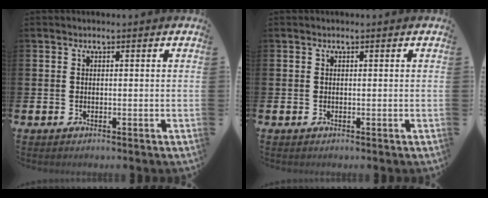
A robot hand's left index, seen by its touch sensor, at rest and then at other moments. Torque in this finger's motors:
{"motor_torque": [-0.01, -0.12, 0.04, -0.01]}